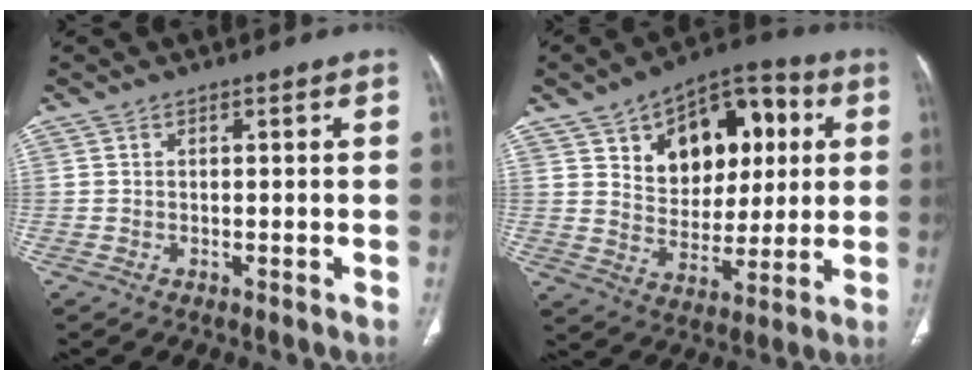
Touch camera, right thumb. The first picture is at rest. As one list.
[{"total": 18.5, "force": [6.0, 12.1, 12.6], "torque": [-0.123, 0.000, 0.097]}]